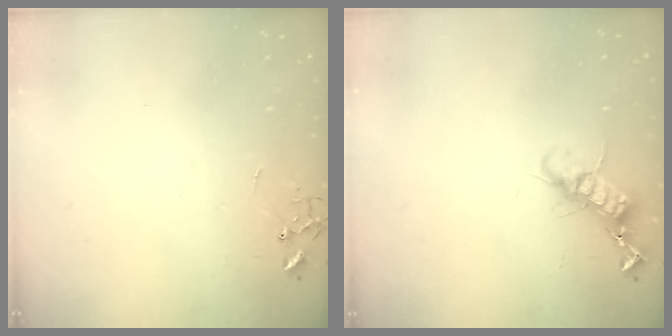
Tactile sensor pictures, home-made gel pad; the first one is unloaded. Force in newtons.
{"total": 12.3, "press": 12.3, "slide": 0.6}